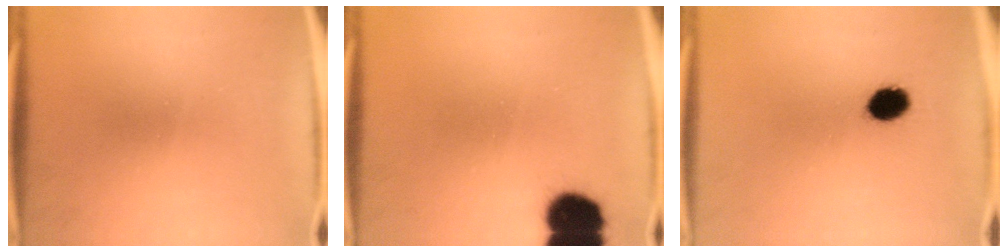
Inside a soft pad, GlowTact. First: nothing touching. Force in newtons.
{"total": 10.6}
{"total": 6.0}